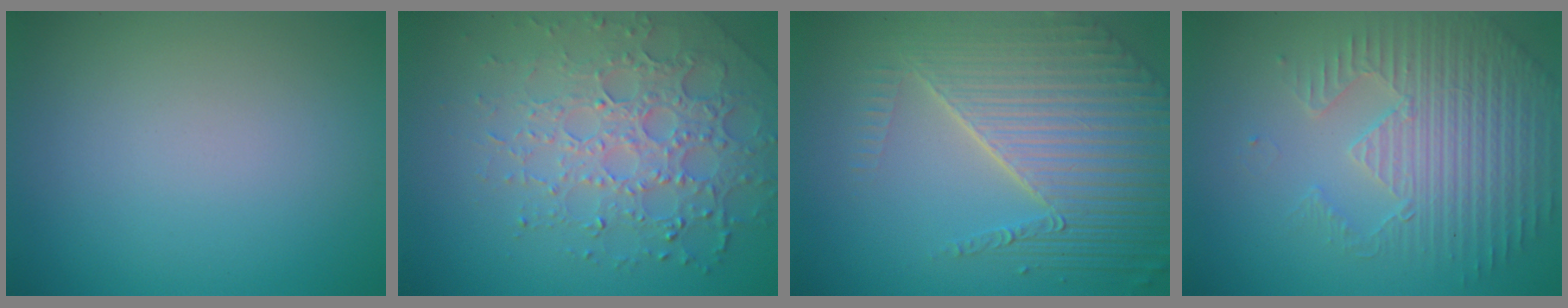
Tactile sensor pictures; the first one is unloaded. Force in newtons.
{"total": 5.9, "press": 4.7, "slide": 3.6}
{"total": 8.8, "press": 5.7, "slide": 6.7}
{"total": 4.4, "press": 4.2, "slide": 1.4}